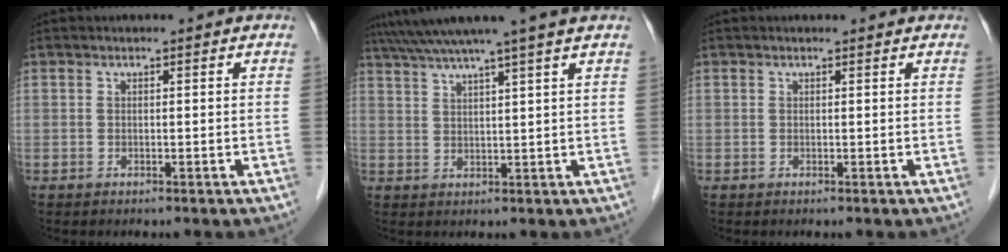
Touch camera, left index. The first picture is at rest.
{"total": 9.4, "force": [7.8, -2.3, 4.7], "torque": [-0.075, 0.013, 0.114]}
{"total": 0.8, "force": [0.8, 0.0, 0.0], "torque": [-0.007, 0.002, 0.010]}